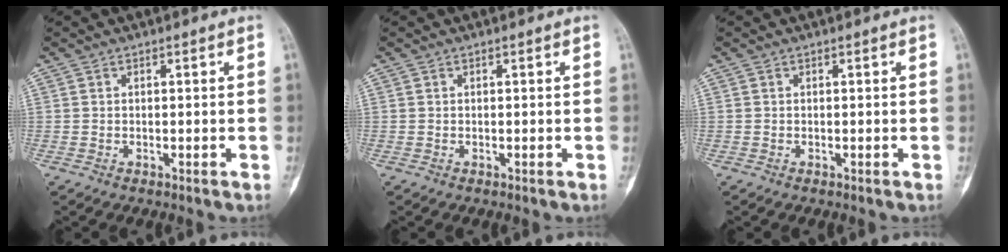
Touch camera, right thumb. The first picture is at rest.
{"total": 0.0}
{"total": 0.0}